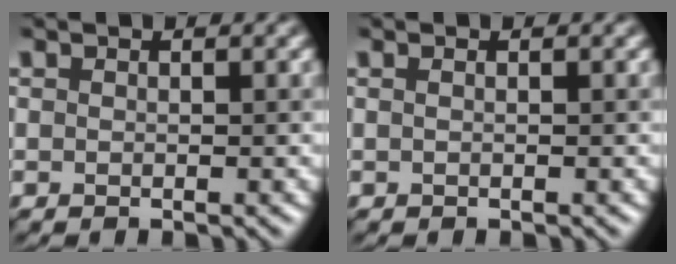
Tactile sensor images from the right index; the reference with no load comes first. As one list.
[{"total": 0.7, "force": [0.2, 0.4, 0.5], "torque": [-0.002, -0.005, -0.002]}]